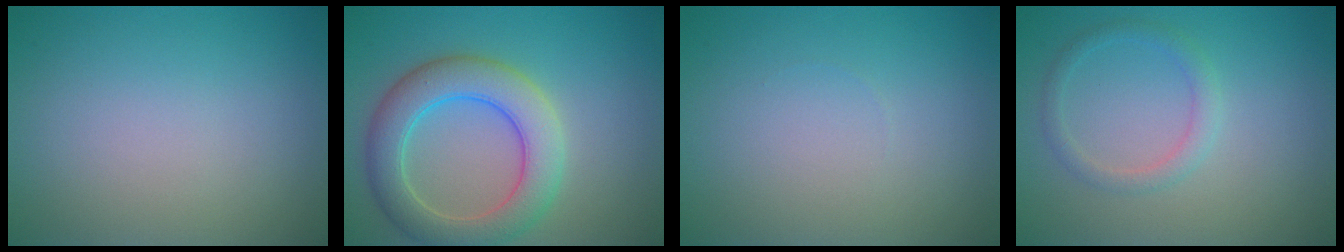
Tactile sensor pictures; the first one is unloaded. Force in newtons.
{"total": 6.3, "press": 6.3, "slide": 0.3}
{"total": 0.0}
{"total": 1.7, "press": 1.7, "slide": 0.1}